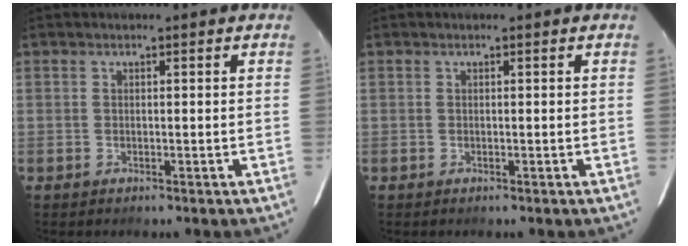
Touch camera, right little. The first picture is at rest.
{"total": 0.0}